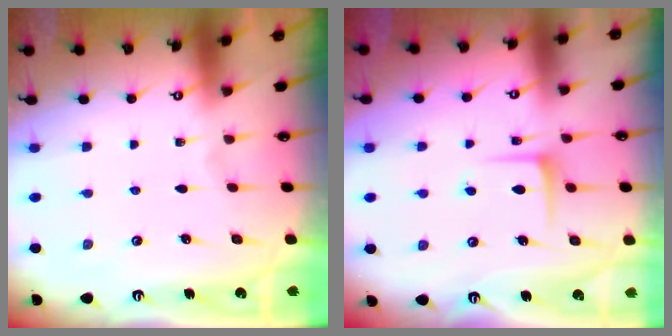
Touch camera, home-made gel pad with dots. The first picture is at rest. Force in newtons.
{"total": 6.6, "press": 6.6, "slide": 0.6}